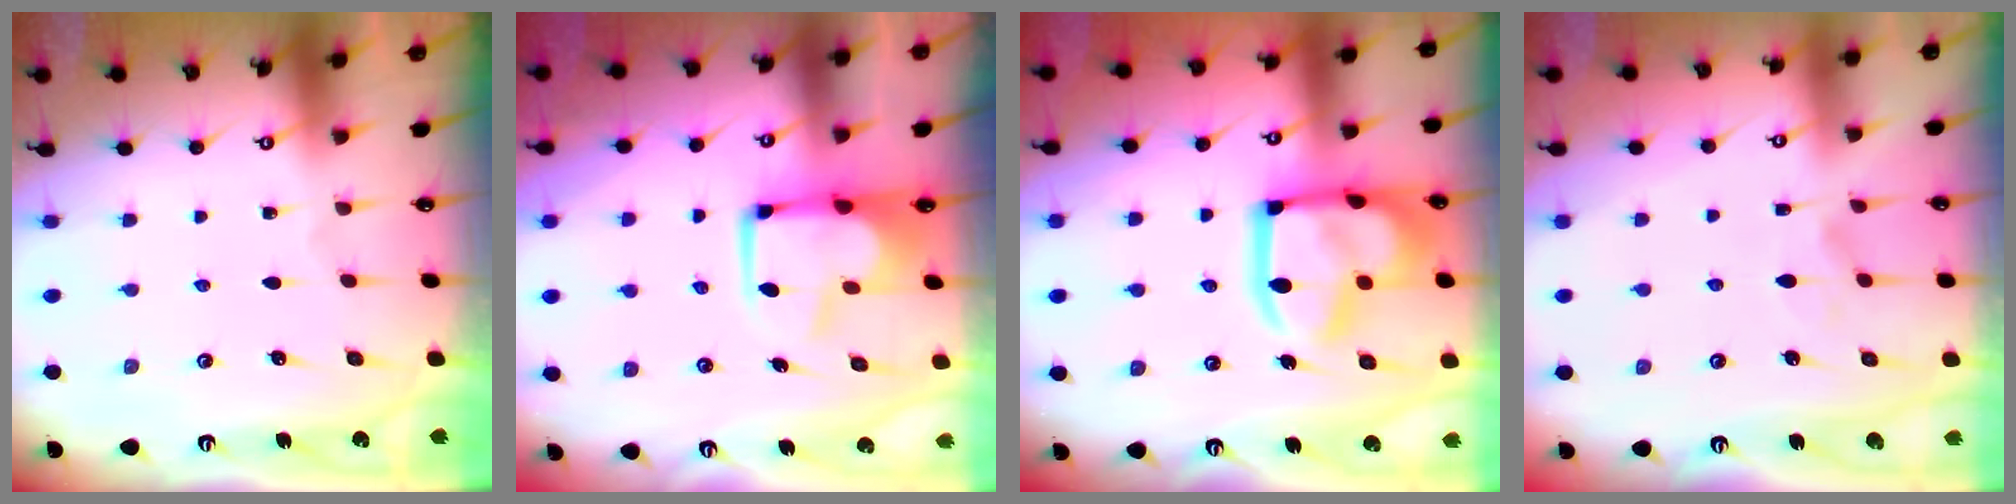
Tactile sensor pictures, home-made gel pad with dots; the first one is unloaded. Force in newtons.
{"total": 2.6, "press": 2.3, "slide": 1.2}
{"total": 21.2, "press": 21.1, "slide": 2.3}
{"total": 1.9, "press": 1.5, "slide": 1.1}